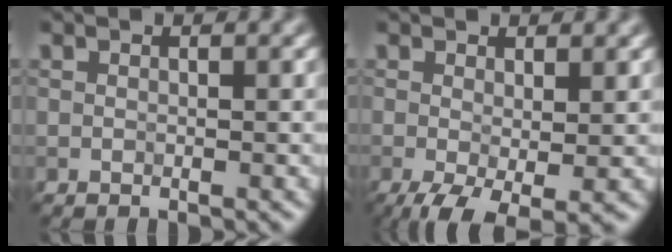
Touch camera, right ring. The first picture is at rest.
{"total": 4.4, "force": [-1.5, 1.5, 3.9], "torque": [-0.077, -0.015, -0.026]}